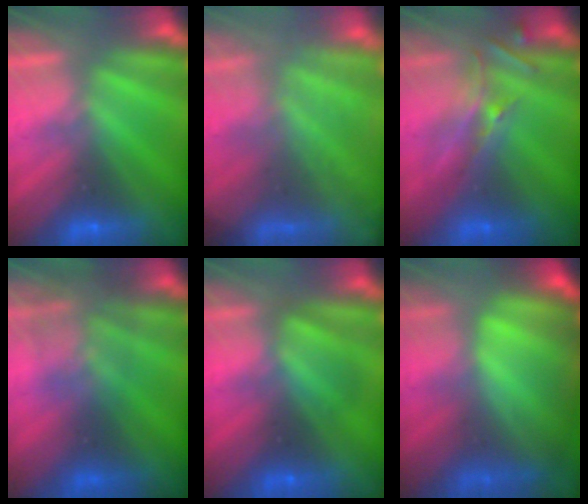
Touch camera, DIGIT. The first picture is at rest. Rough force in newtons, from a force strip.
{"total": 7.8}
{"total": 2.6}
{"total": 1.3}
{"total": 2.5}
{"total": 8.2}